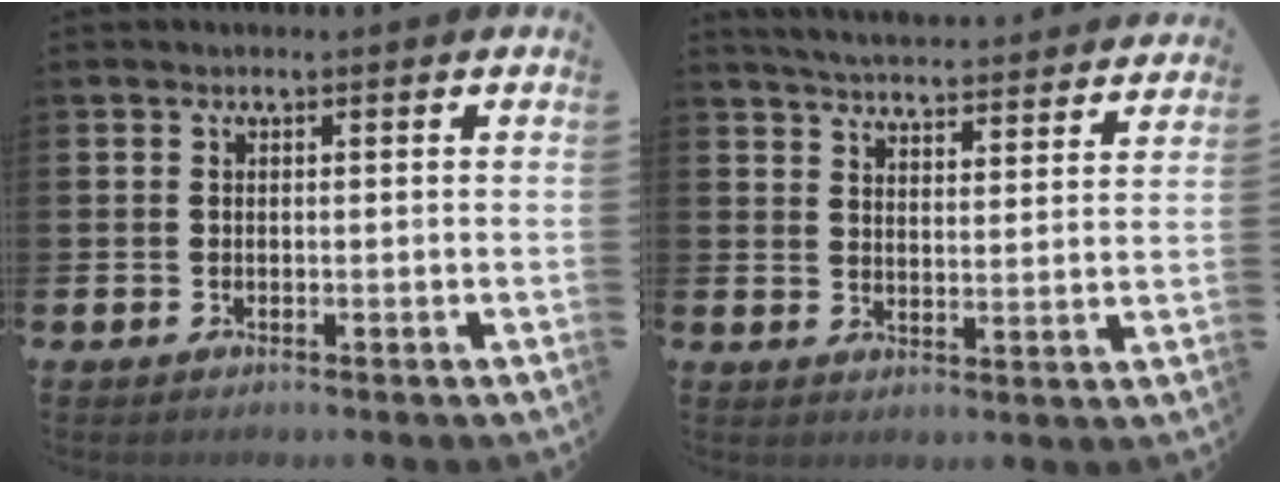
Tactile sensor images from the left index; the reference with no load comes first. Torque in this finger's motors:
{"motor_torque": [0.57, -0.80, 0.13, 0.04]}